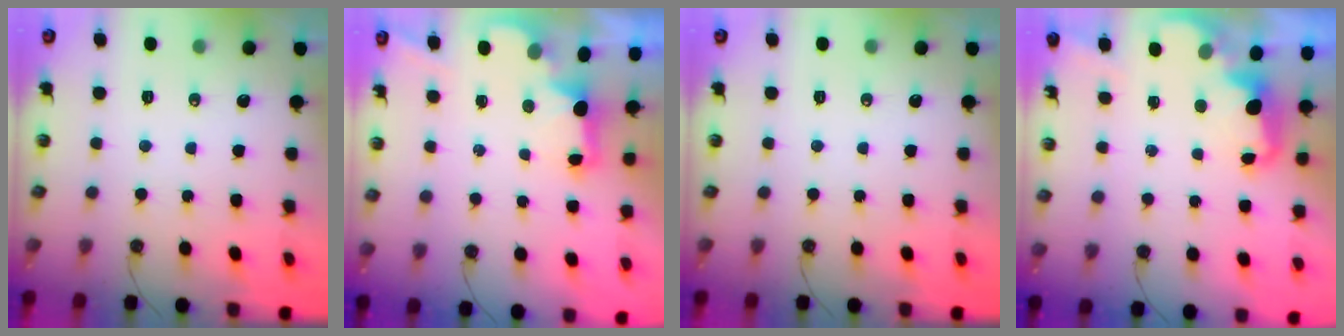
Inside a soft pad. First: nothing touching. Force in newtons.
{"total": 2.0, "press": 2.0, "slide": 0.5}
{"total": 0.0}
{"total": 2.8, "press": 2.7, "slide": 0.7}